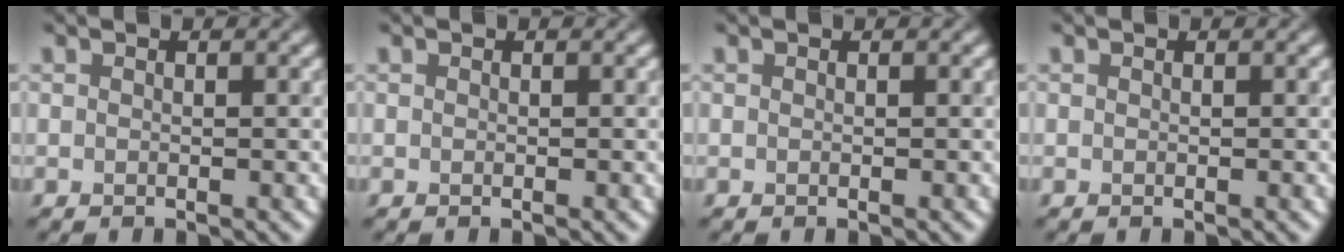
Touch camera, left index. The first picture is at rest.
{"total": 0.0}
{"total": 0.0}
{"total": 0.0}